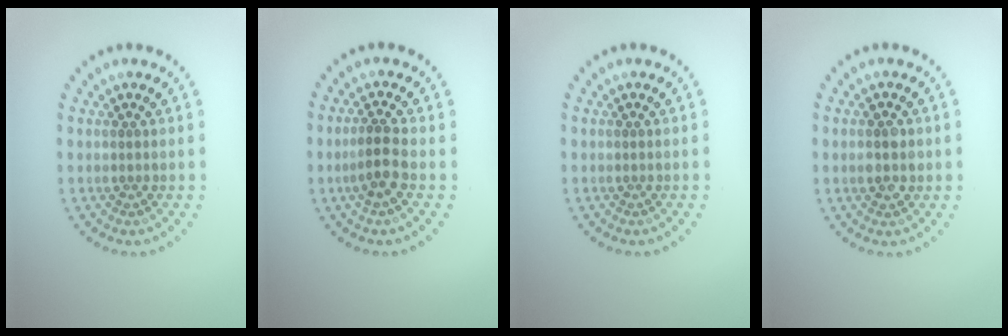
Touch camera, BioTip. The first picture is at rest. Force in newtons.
{"total": 2.1, "press": 1.8, "slide": 0.9}
{"total": 0.0}
{"total": 2.5, "press": 2.5, "slide": 0.1}